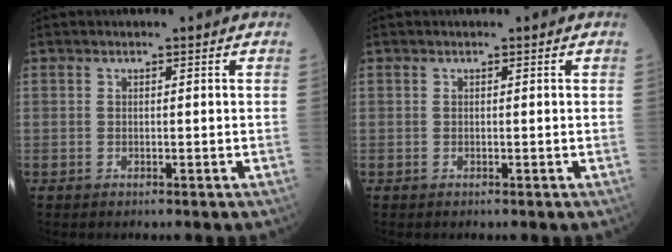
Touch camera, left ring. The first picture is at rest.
{"total": 0.0}